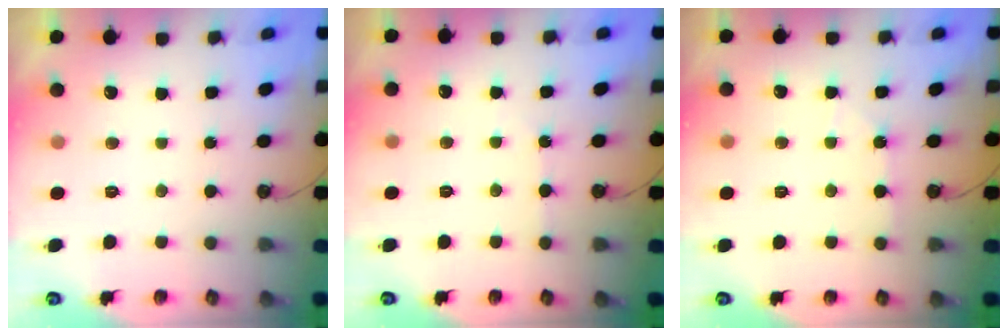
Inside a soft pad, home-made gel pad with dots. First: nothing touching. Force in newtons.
{"total": 1.6, "press": 1.5, "slide": 0.3}
{"total": 2.9, "press": 2.8, "slide": 0.6}